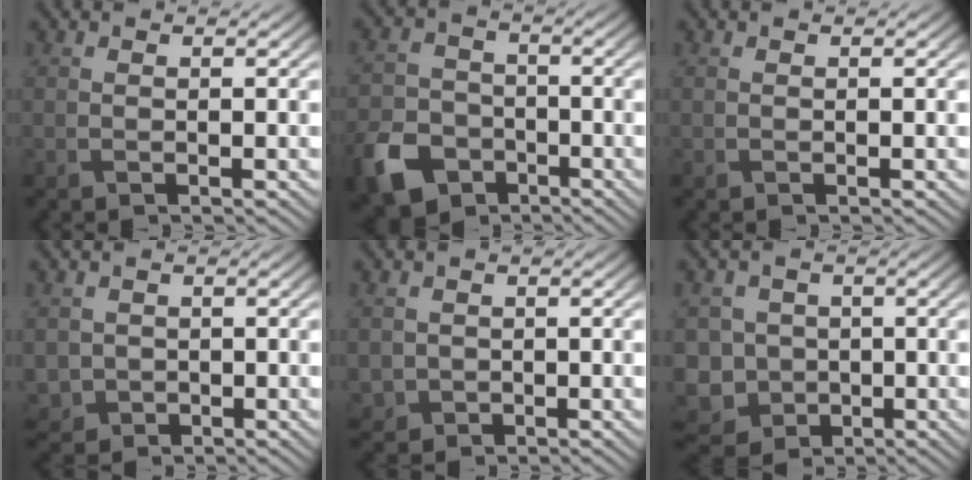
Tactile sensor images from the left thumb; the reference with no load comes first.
{"total": 8.6, "force": [-5.0, 6.0, 3.7], "torque": [-0.099, -0.021, -0.106]}
{"total": 0.0}
{"total": 2.4, "force": [-0.1, 2.4, 0.3], "torque": [-0.018, -0.011, -0.002]}
{"total": 1.9, "force": [-0.1, 1.9, 0.1], "torque": [-0.011, -0.009, -0.002]}
{"total": 7.5, "force": [-2.3, 6.8, 2.3], "torque": [-0.068, -0.017, -0.063]}